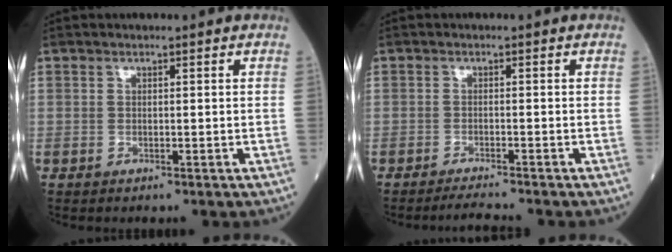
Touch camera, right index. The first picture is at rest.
{"total": 2.7, "force": [-2.6, -0.7, 0.7], "torque": [-0.018, -0.013, -0.045]}